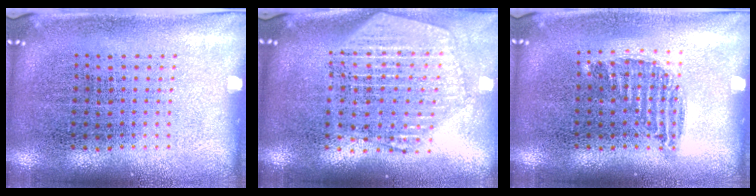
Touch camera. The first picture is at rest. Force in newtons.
{"total": 2.3, "press": 2.0, "slide": 1.1}
{"total": 0.9, "press": 0.8, "slide": 0.4}